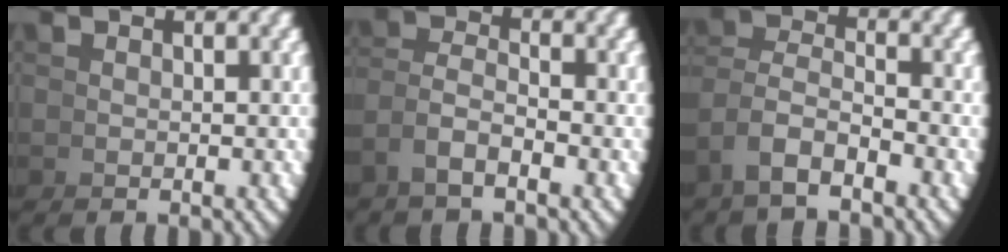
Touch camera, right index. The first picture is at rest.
{"total": 2.5, "force": [-1.1, 1.3, 1.9], "torque": [-0.045, -0.009, -0.017]}
{"total": 4.6, "force": [-1.4, 3.3, 2.8], "torque": [-0.070, -0.013, -0.024]}